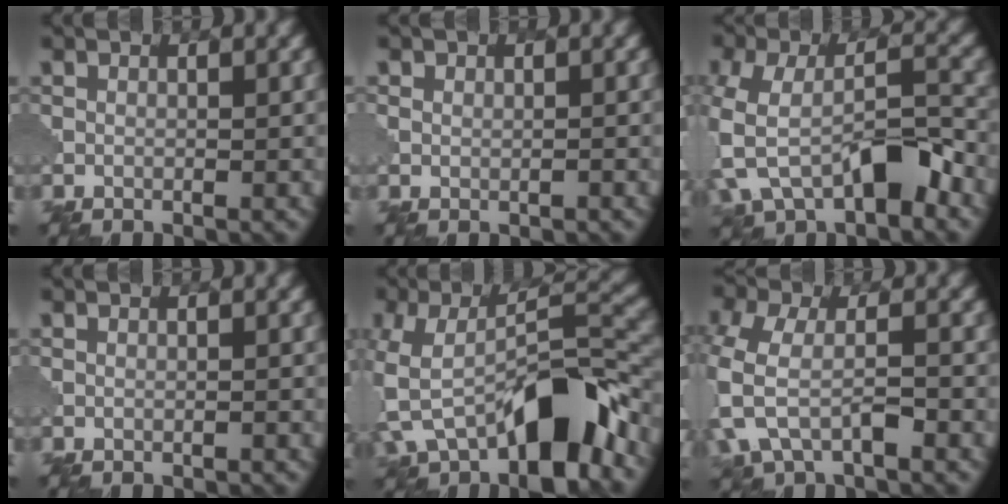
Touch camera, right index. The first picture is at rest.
{"total": 1.2, "force": [0.4, 1.1, 0.5], "torque": [-0.004, -0.002, 0.003]}
{"total": 8.4, "force": [-3.6, 4.2, 6.3], "torque": [-0.139, -0.006, -0.069]}
{"total": 0.0}
{"total": 10.7, "force": [-5.0, 4.7, 8.2], "torque": [-0.147, 0.006, -0.092]}
{"total": 5.7, "force": [-2.3, 2.9, 4.3], "torque": [-0.112, -0.006, -0.053]}